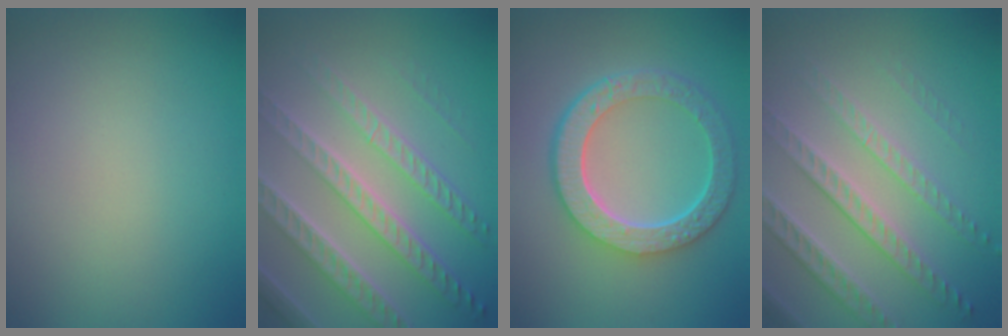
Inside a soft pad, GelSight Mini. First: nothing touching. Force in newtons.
{"total": 7.7, "press": 5.3, "slide": 5.6}
{"total": 6.9, "press": 5.0, "slide": 4.7}
{"total": 4.6, "press": 3.9, "slide": 2.5}